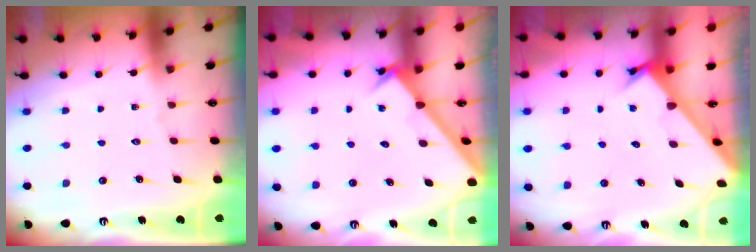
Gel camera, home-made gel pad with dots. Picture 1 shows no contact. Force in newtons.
{"total": 2.1, "press": 2.1, "slide": 0.2}
{"total": 2.4, "press": 2.4, "slide": 0.2}